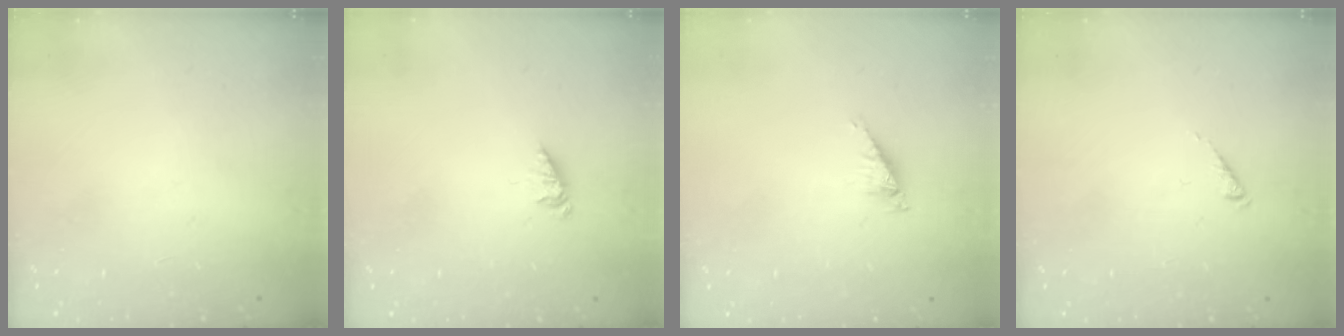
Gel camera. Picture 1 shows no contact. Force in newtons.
{"total": 1.3, "press": 1.3, "slide": 0.2}
{"total": 2.7, "press": 2.7, "slide": 0.3}
{"total": 0.0}